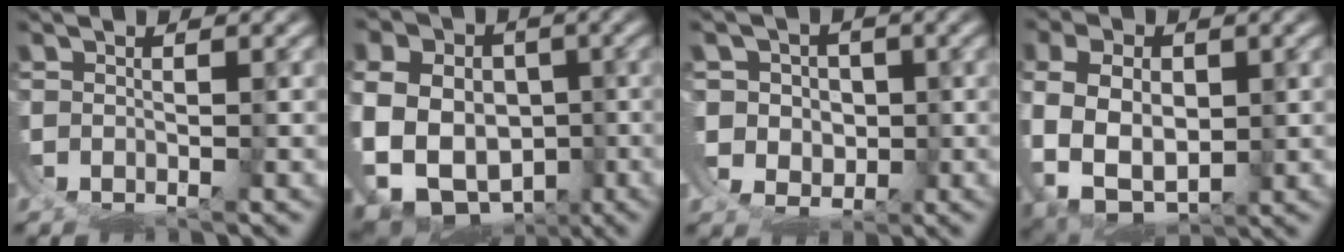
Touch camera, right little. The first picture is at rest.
{"total": 13.8, "force": [-3.2, 12.0, 6.1], "torque": [-0.172, -0.068, -0.042]}
{"total": 2.5, "force": [1.5, 2.1, 0.3], "torque": [-0.004, -0.015, 0.037]}
{"total": 9.7, "force": [-1.0, 8.3, 4.8], "torque": [-0.159, -0.044, -0.002]}